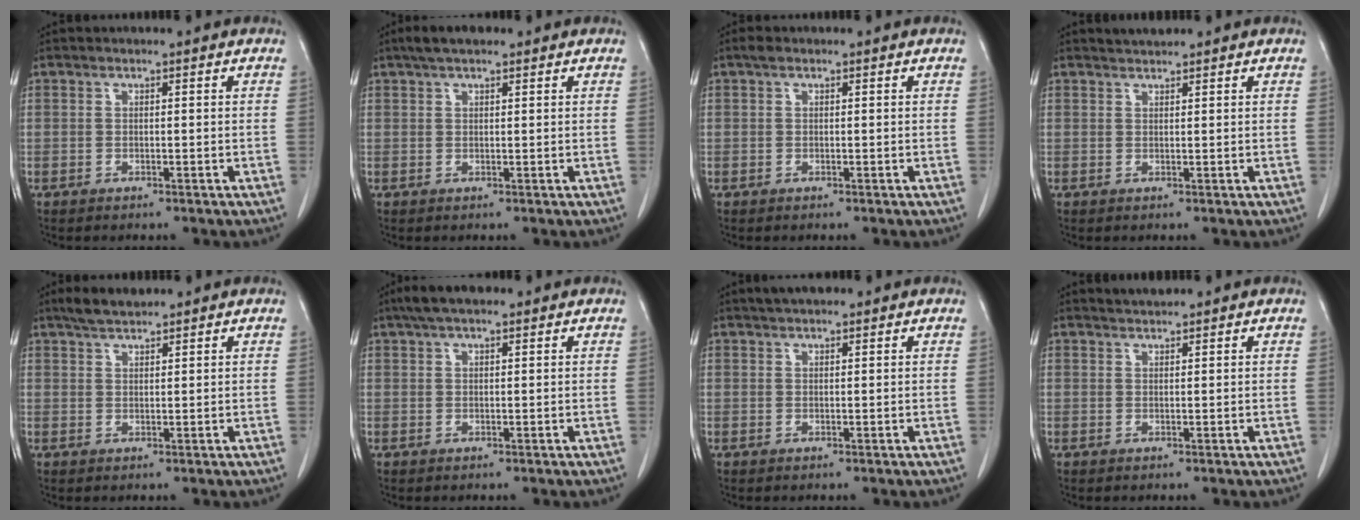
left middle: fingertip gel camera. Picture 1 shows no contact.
{"total": 3.8, "force": [2.7, 1.3, 2.3], "torque": [-0.046, 0.021, 0.047]}
{"total": 0.7, "force": [0.4, 0.5, 0.3], "torque": [-0.005, 0.011, 0.004]}
{"total": 1.4, "force": [1.4, 0.2, 0.2], "torque": [-0.010, 0.007, 0.027]}
{"total": 3.4, "force": [3.0, 0.8, 1.5], "torque": [-0.033, 0.010, 0.056]}
{"total": 4.9, "force": [3.5, 1.5, 3.0], "torque": [-0.058, 0.028, 0.060]}
{"total": 3.0, "force": [2.3, 1.0, 1.5], "torque": [-0.024, 0.020, 0.038]}
{"total": 1.4, "force": [1.4, 0.1, 0.2], "torque": [-0.009, 0.007, 0.028]}